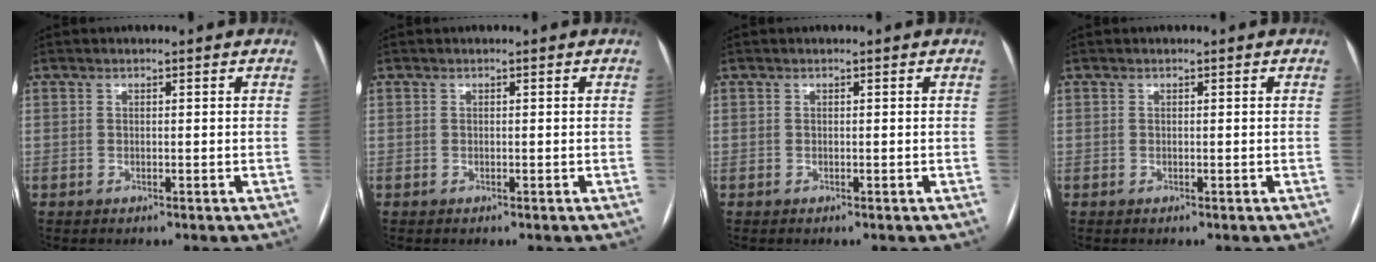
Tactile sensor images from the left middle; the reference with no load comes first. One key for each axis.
{"total": 0.0}
{"total": 0.0}
{"total": 0.0}